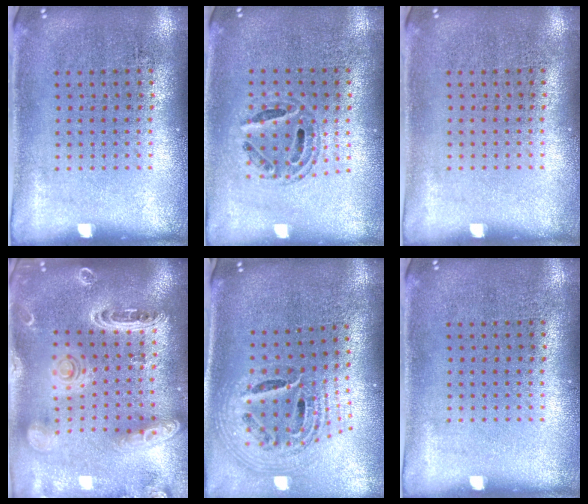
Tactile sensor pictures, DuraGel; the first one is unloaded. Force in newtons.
{"total": 0.8, "press": 0.7, "slide": 0.2}
{"total": 0.0}
{"total": 2.5, "press": 2.3, "slide": 1.2}
{"total": 2.1, "press": 1.7, "slide": 1.4}
{"total": 0.0}